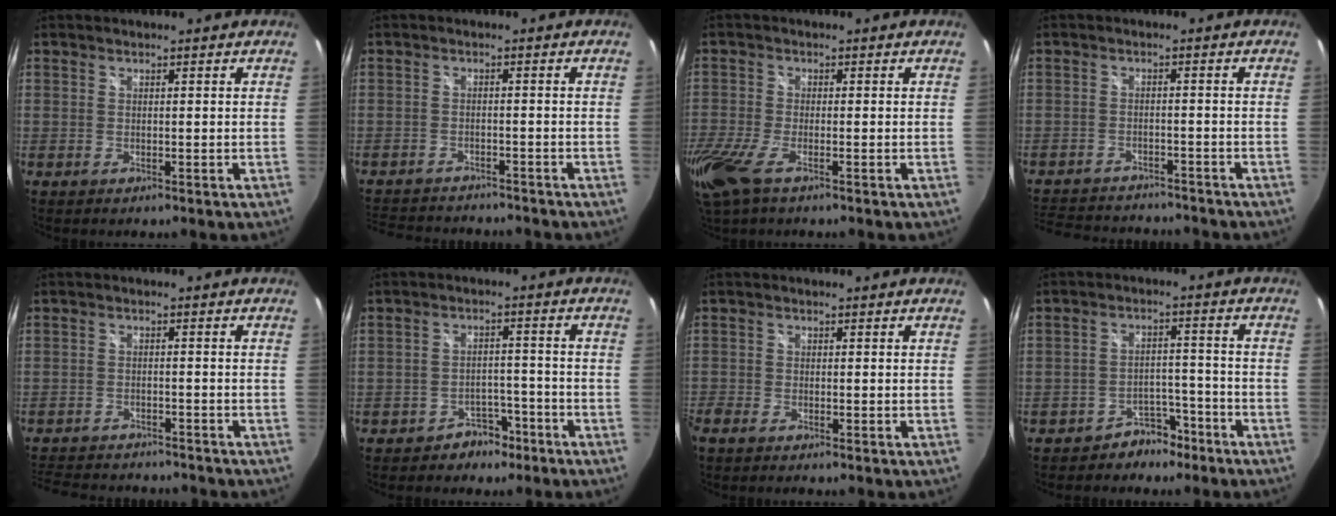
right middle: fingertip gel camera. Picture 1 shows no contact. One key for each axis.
{"total": 11.3, "fx": -10.1, "fy": 3.5, "fz": 3.7, "tx": -0.095, "ty": -0.007, "tz": -0.154}
{"total": 10.8, "fx": -6.4, "fy": 3.7, "fz": 7.9, "tx": -0.190, "ty": -0.043, "tz": -0.126}
{"total": 14.7, "fx": -12.9, "fy": 4.8, "fz": 5.2, "tx": -0.126, "ty": 0.001, "tz": -0.188}
{"total": 12.7, "fx": -11.3, "fy": 4.0, "fz": 4.4, "tx": -0.112, "ty": -0.008, "tz": -0.171}
{"total": 5.3, "fx": -4.0, "fy": 3.3, "fz": 1.1, "tx": -0.022, "ty": 0.020, "tz": -0.054}
{"total": 1.9, "fx": -1.7, "fy": 0.4, "fz": 0.7, "tx": -0.021, "ty": -0.008, "tz": -0.036}
{"total": 6.1, "fx": -4.8, "fy": 3.5, "fz": 1.3, "tx": -0.026, "ty": 0.025, "tz": -0.068}